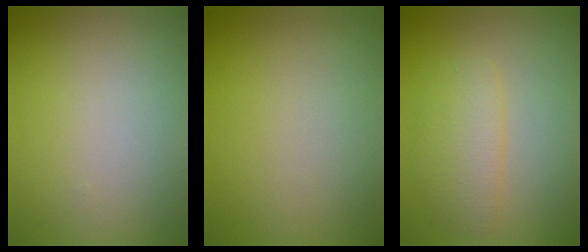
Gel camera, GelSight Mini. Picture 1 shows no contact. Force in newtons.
{"total": 0.0}
{"total": 2.8, "press": 2.8, "slide": 0.1}